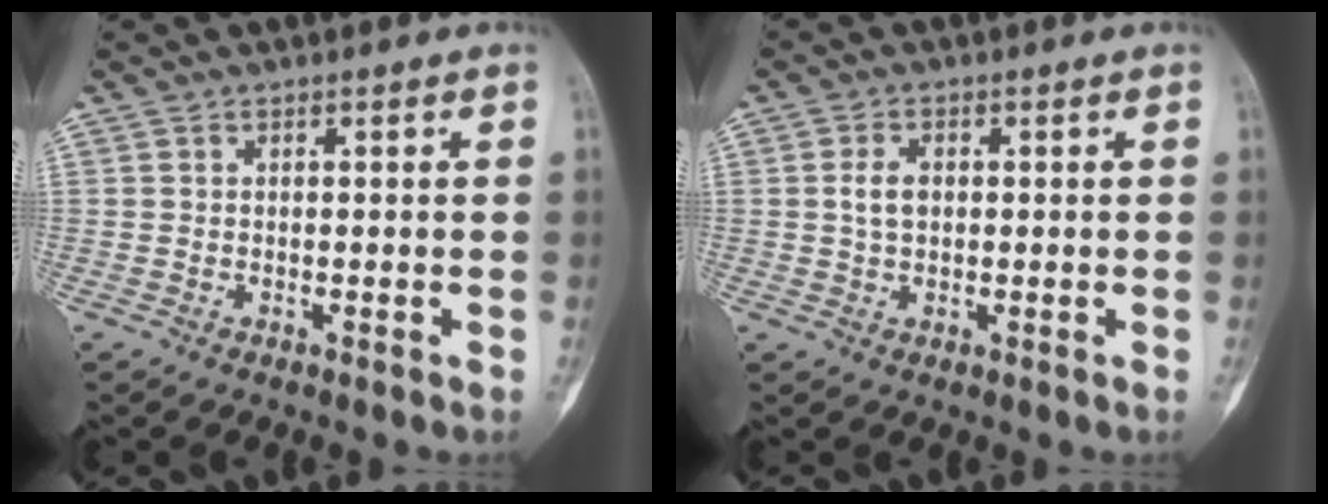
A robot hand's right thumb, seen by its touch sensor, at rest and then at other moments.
{"total": 3.5, "force": [0.3, 2.4, 2.6], "torque": [-0.042, 0.004, 0.005]}